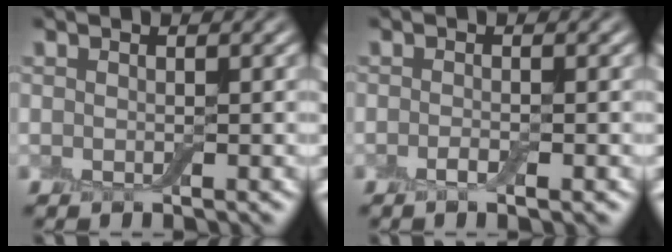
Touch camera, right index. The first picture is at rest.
{"total": 1.4, "force": [-0.7, 0.2, 1.2], "torque": [-0.021, -0.003, -0.013]}